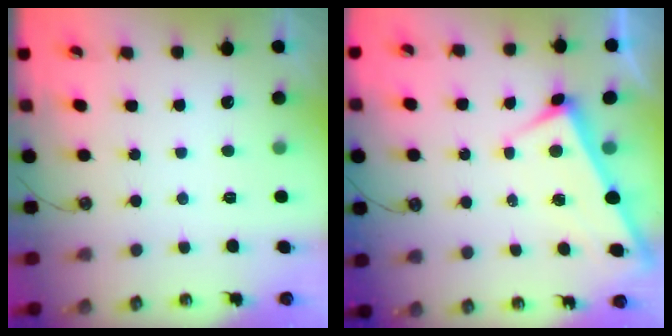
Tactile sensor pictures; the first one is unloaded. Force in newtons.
{"total": 2.7, "press": 2.7, "slide": 0.2}